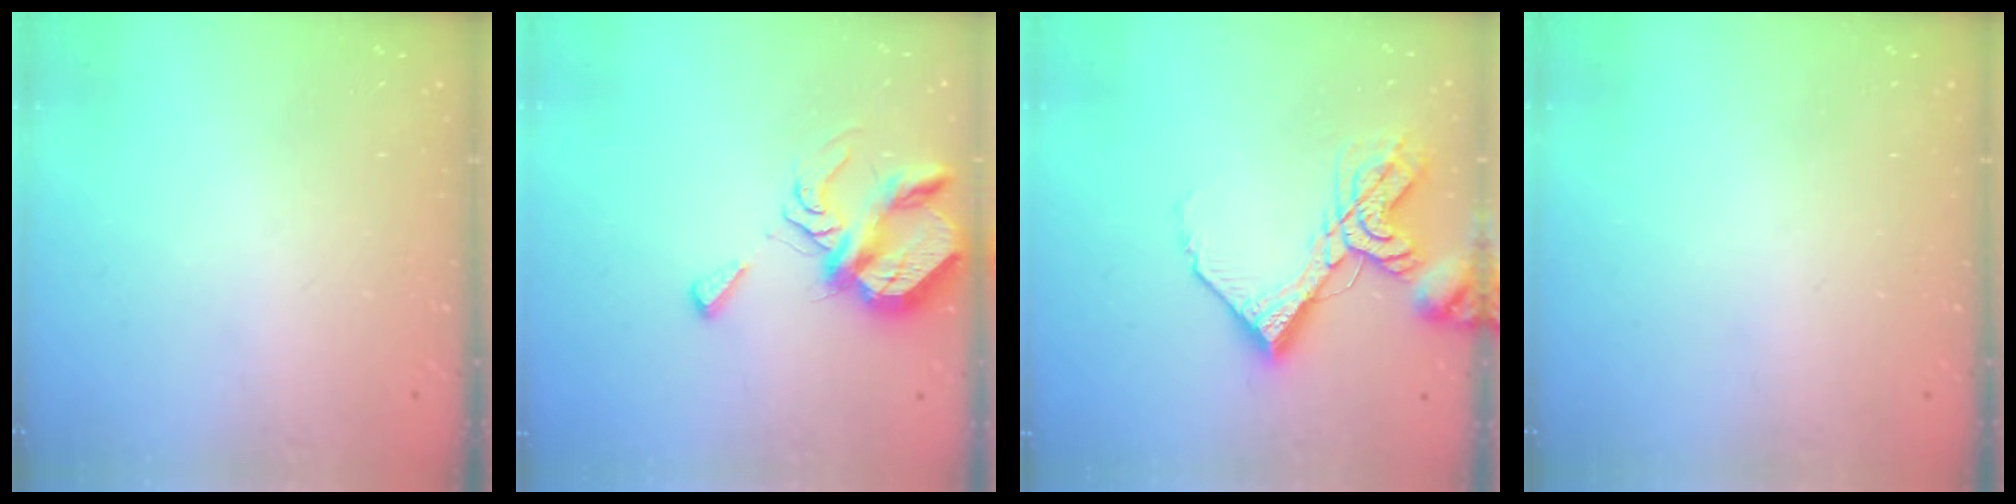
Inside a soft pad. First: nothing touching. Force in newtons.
{"total": 8.0, "press": 8.0, "slide": 0.9}
{"total": 15.5, "press": 15.4, "slide": 2.0}
{"total": 0.0}